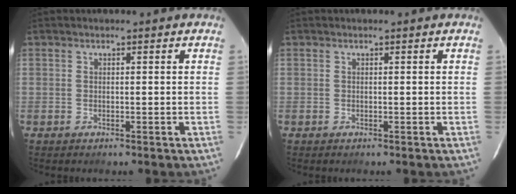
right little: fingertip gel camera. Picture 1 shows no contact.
{"total": 0.0}